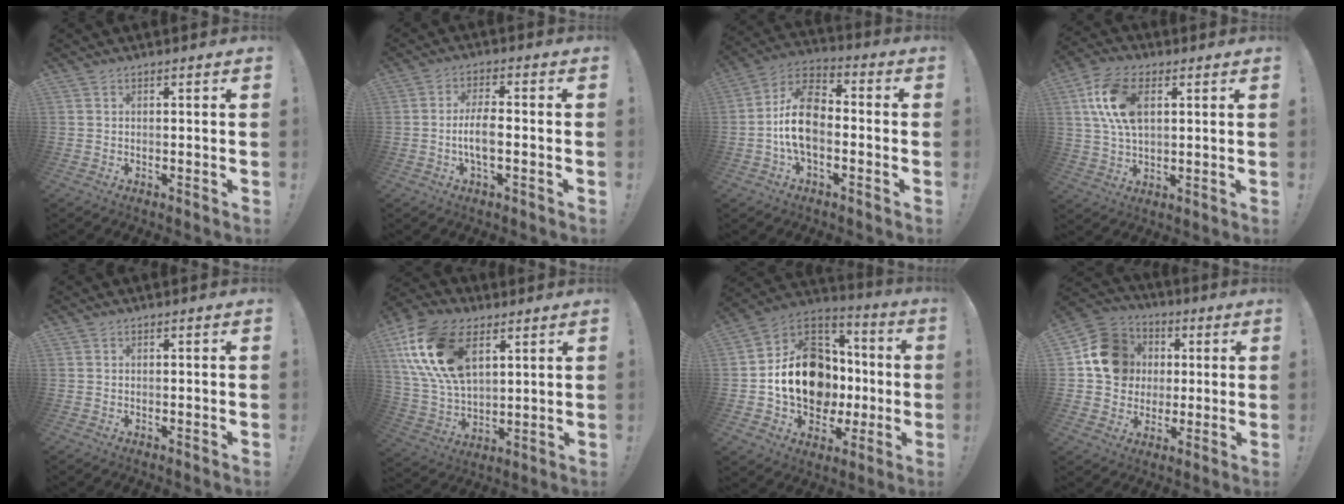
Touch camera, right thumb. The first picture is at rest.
{"total": 6.6, "force": [-1.6, 1.9, 6.1], "torque": [-0.123, 0.000, -0.031]}
{"total": 13.9, "force": [-2.7, 8.3, 10.8], "torque": [-0.196, 0.023, -0.047]}
{"total": 13.9, "force": [4.0, 8.5, 10.3], "torque": [-0.212, 0.008, 0.074]}
{"total": 0.0}
{"total": 22.0, "force": [8.9, 13.8, 14.7], "torque": [-0.310, -0.032, 0.163]}
{"total": 21.0, "force": [-1.5, 16.6, 12.9], "torque": [-0.198, 0.025, 0.000]}
{"total": 15.5, "force": [2.5, 13.9, 6.3], "torque": [-0.076, 0.010, 0.061]}